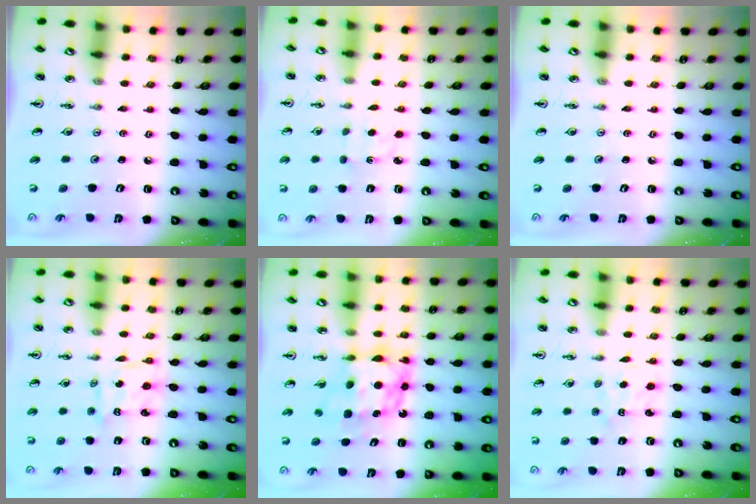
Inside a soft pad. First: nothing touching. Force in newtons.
{"total": 1.7, "press": 1.7, "slide": 0.5}
{"total": 0.0}
{"total": 2.1, "press": 2.1, "slide": 0.1}
{"total": 7.5, "press": 7.4, "slide": 0.6}
{"total": 2.4, "press": 2.4, "slide": 0.3}